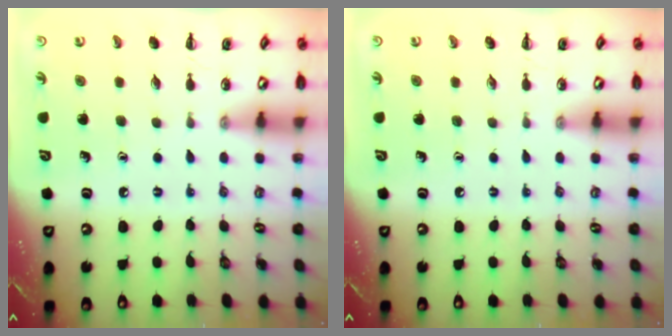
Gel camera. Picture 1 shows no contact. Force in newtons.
{"total": 0.0}